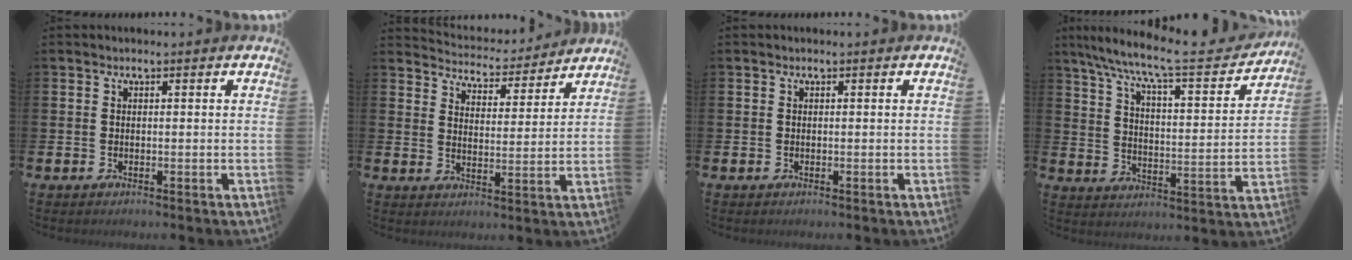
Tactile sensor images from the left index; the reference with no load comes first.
{"total": 4.8, "force": [4.7, 0.9, 0.0], "torque": [-0.016, -0.043, 0.078]}
{"total": 0.0}
{"total": 8.6, "force": [7.5, 1.2, 4.1], "torque": [-0.100, -0.056, 0.118]}